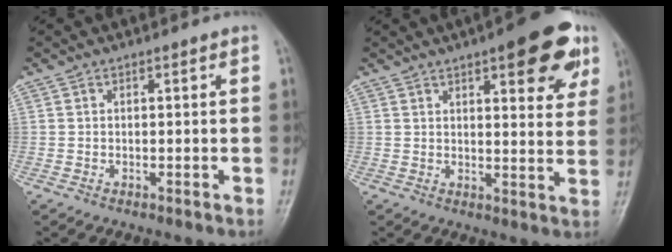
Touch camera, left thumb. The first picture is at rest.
{"total": 13.5, "force": [7.1, 4.7, 10.5], "torque": [-0.092, -0.023, 0.085]}